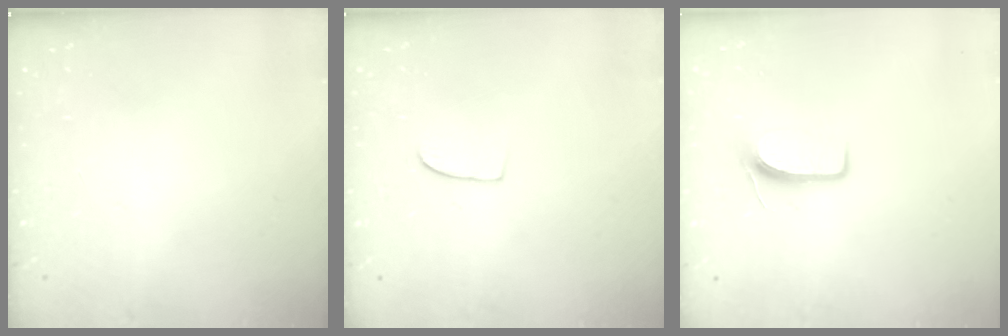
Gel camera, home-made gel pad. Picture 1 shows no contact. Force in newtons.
{"total": 6.1, "press": 6.1, "slide": 0.4}
{"total": 7.0, "press": 7.0, "slide": 0.6}